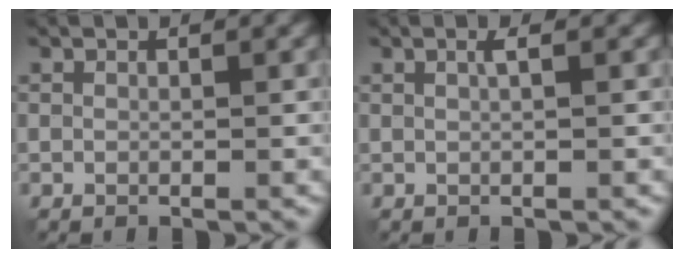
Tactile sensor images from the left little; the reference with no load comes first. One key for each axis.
{"total": 0.9, "fx": 0.0, "fy": 0.2, "fz": 0.9, "tx": -0.017, "ty": 0.001, "tz": 0.001}